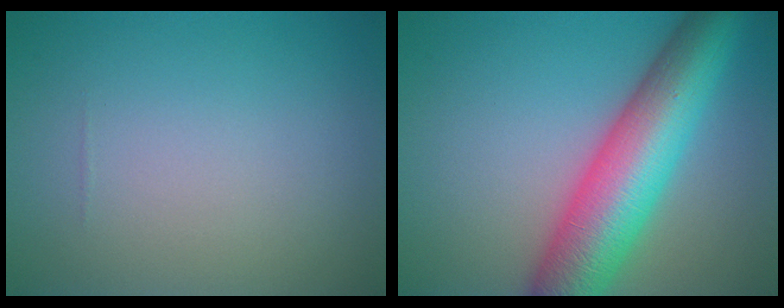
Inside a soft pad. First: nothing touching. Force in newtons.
{"total": 10.6, "press": 10.6, "slide": 0.4}